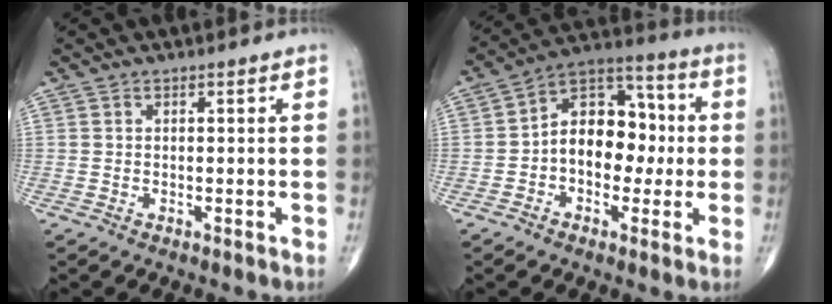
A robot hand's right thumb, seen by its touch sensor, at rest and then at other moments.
{"total": 13.5, "force": [-0.7, 9.3, 9.8], "torque": [-0.111, 0.043, -0.022]}